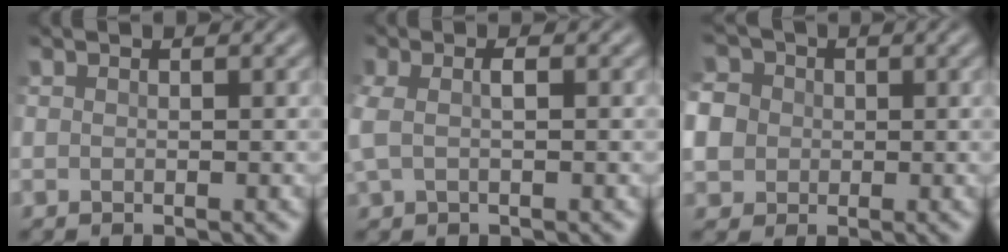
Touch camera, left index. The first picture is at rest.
{"total": 2.0, "force": [-0.1, 0.8, 1.9], "torque": [-0.047, 0.004, -0.006]}
{"total": 7.4, "force": [0.9, 6.6, 3.3], "torque": [-0.077, 0.023, -0.003]}